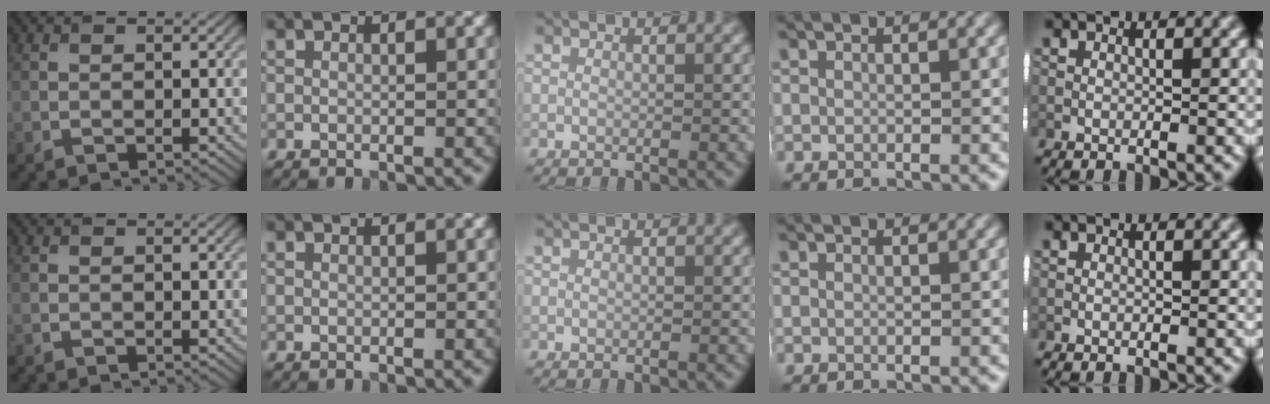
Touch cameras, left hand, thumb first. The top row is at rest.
{}